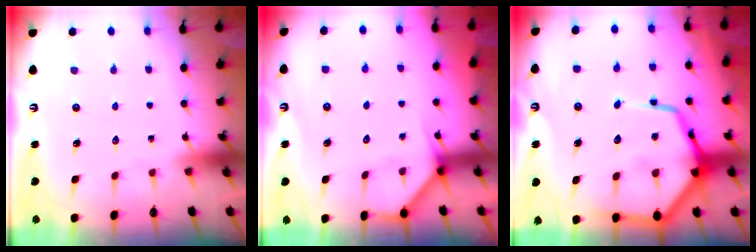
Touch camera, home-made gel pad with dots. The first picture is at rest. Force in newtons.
{"total": 3.5, "press": 3.5, "slide": 0.2}
{"total": 17.9, "press": 17.8, "slide": 1.8}